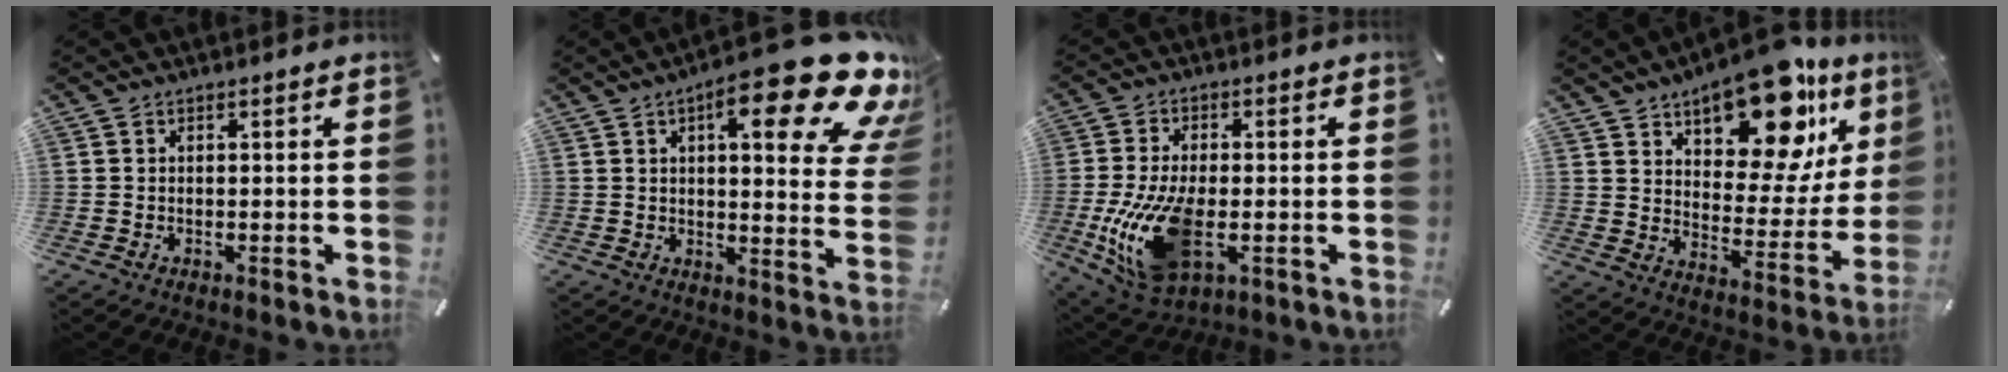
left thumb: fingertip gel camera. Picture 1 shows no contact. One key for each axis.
{"total": 22.3, "fx": 12.6, "fy": 6.9, "fz": 17.0, "tx": -0.239, "ty": -0.082, "tz": 0.197}
{"total": 16.5, "fx": -3.1, "fy": 9.1, "fz": 13.4, "tx": -0.283, "ty": -0.017, "tz": -0.046}
{"total": 20.7, "fx": 14.4, "fy": 9.7, "fz": 11.3, "tx": -0.147, "ty": -0.108, "tz": 0.240}